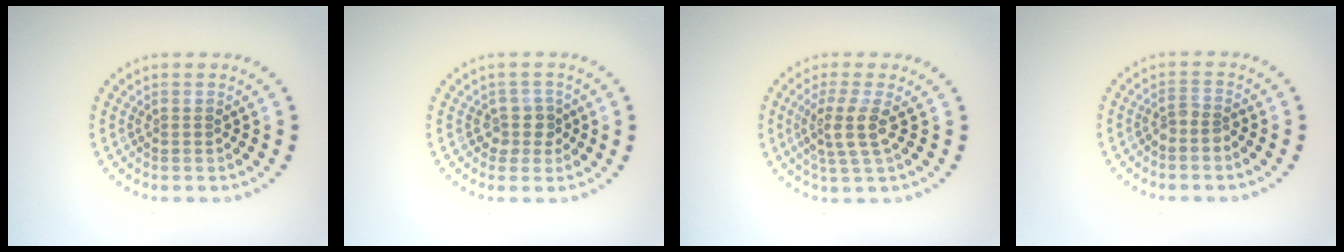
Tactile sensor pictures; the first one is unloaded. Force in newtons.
{"total": 2.1, "press": 1.6, "slide": 1.3}
{"total": 2.9, "press": 2.2, "slide": 1.9}
{"total": 1.5, "press": 1.1, "slide": 1.0}